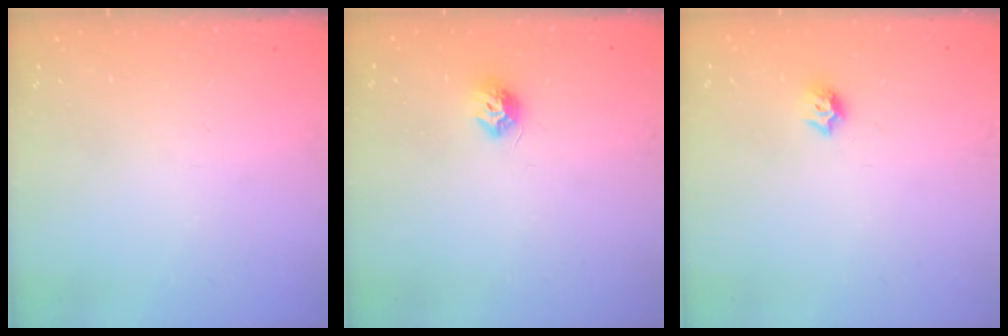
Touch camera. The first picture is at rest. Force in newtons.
{"total": 7.0, "press": 6.9, "slide": 0.5}
{"total": 6.3, "press": 6.3, "slide": 0.2}